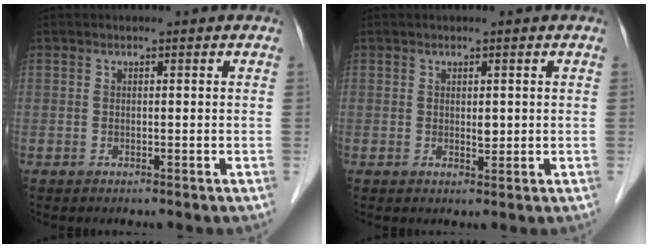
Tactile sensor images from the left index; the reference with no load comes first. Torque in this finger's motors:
{"motor_torque": [0.27, 0.13, 0.00, 0.00]}